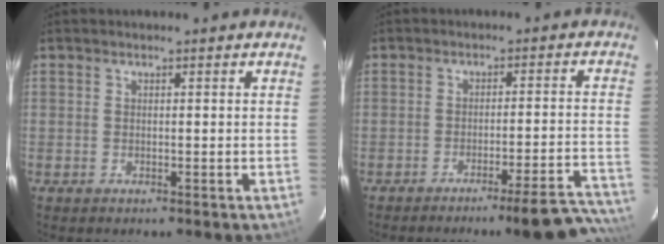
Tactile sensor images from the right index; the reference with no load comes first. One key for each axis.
{"total": 14.3, "fx": -13.1, "fy": -0.2, "fz": 5.5, "tx": -0.045, "ty": 0.016, "tz": -0.169}